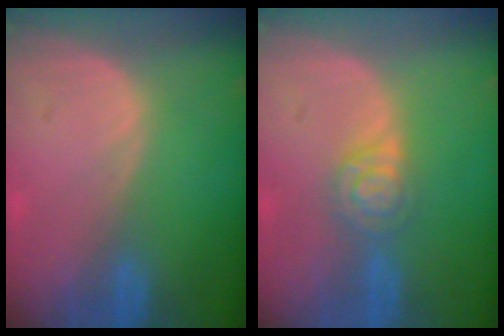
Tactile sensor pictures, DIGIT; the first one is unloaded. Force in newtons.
{"total": 4.7, "press": 4.0, "slide": 2.5}